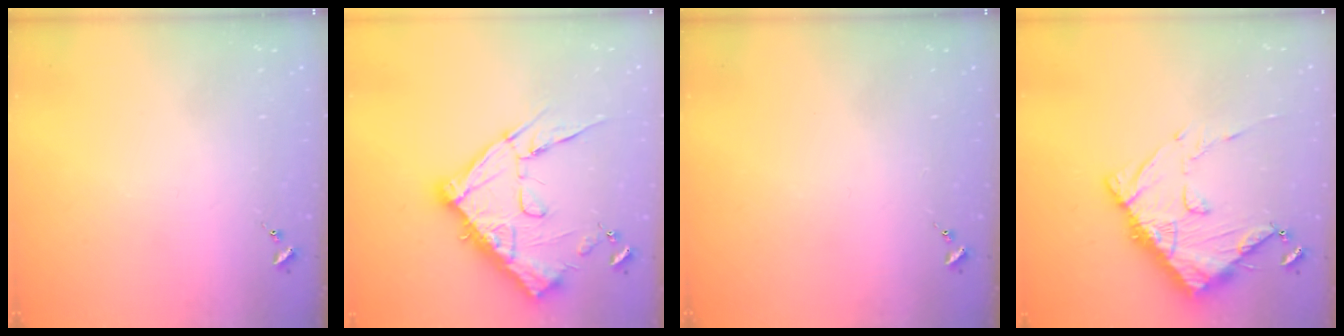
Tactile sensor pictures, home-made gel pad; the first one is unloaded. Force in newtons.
{"total": 19.4, "press": 19.4, "slide": 1.0}
{"total": 0.0}
{"total": 14.1, "press": 14.0, "slide": 1.6}